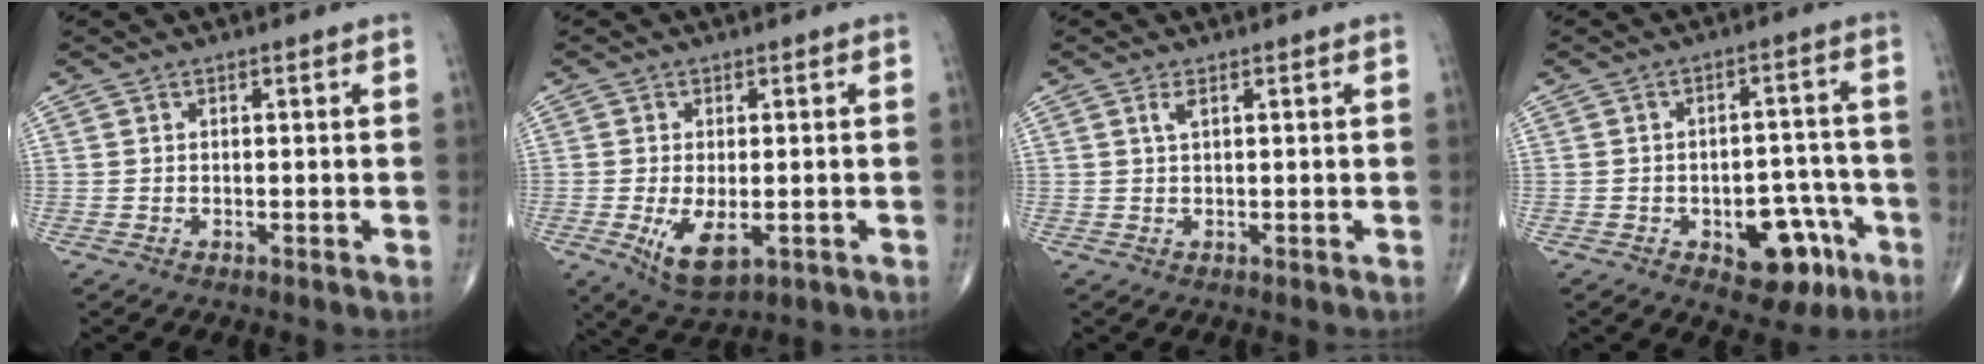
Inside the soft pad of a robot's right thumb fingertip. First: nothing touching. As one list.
[{"total": 7.0, "force": [-1.8, 3.2, 5.9], "torque": [-0.104, -0.016, -0.020]}, {"total": 1.3, "force": [0.6, 0.3, 1.1], "torque": [-0.029, 0.003, 0.013]}, {"total": 11.1, "force": [-5.0, 6.4, 7.7], "torque": [-0.060, 0.044, -0.057]}]